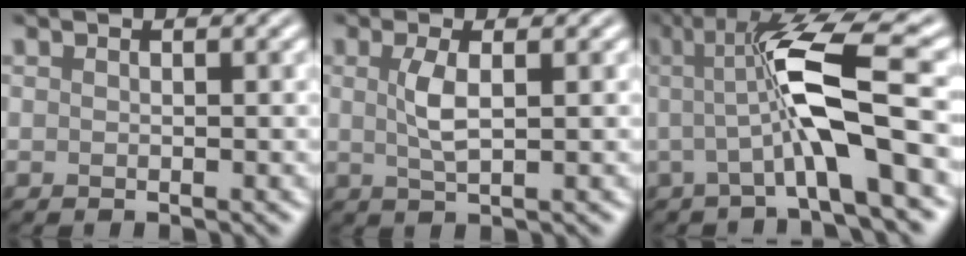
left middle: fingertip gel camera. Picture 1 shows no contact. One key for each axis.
{"total": 2.4, "fx": 0.5, "fy": 0.6, "fz": 2.3, "tx": -0.052, "ty": 0.002, "tz": 0.011}
{"total": 8.4, "fx": 0.1, "fy": 1.4, "fz": 8.3, "tx": -0.136, "ty": 0.009, "tz": -0.005}